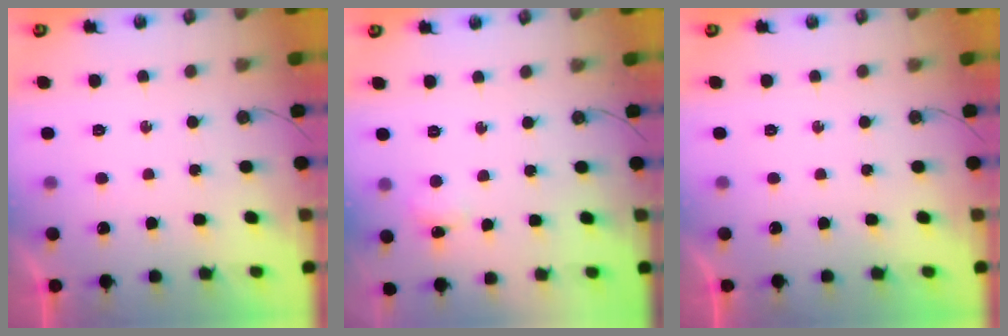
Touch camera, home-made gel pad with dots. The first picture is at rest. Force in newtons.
{"total": 3.4, "press": 2.9, "slide": 1.7}
{"total": 0.0}